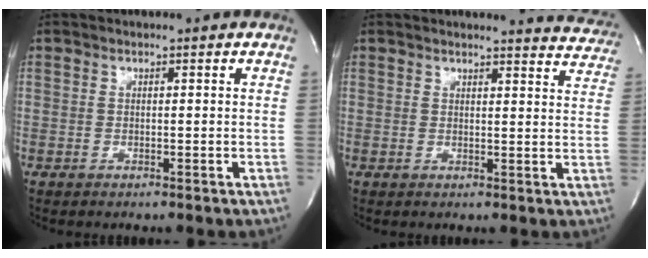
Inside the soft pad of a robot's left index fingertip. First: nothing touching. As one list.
[{"total": 9.5, "force": [9.4, 1.1, 0.9], "torque": [0.009, -0.044, 0.077]}]